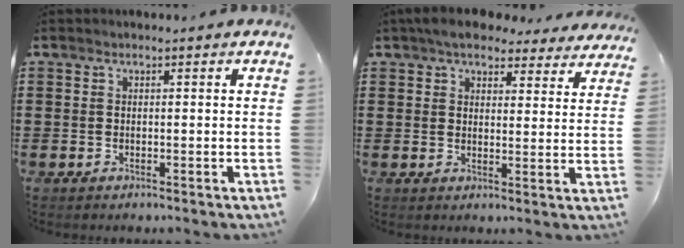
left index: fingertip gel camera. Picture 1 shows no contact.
{"total": 5.7, "force": [5.1, 1.9, 1.7], "torque": [-0.045, -0.011, 0.094]}